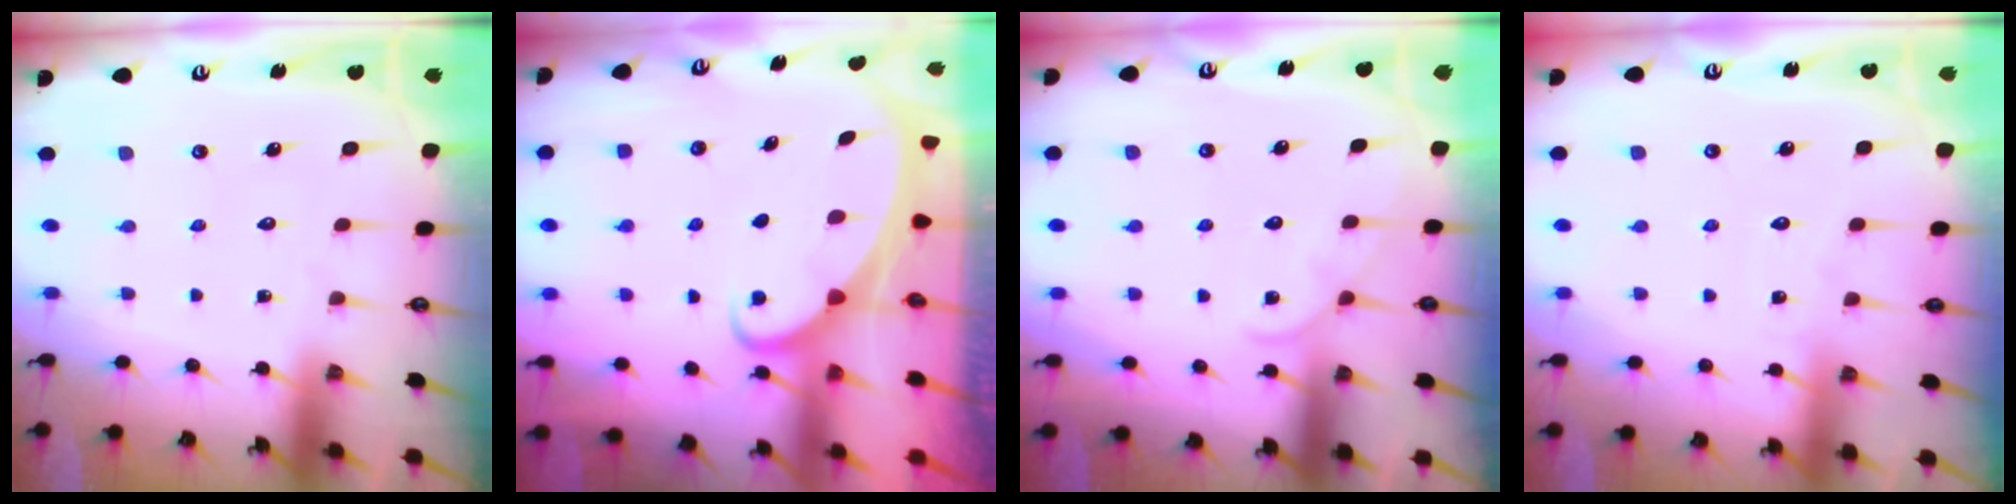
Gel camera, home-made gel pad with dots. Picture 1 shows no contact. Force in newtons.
{"total": 1.9, "press": 1.9, "slide": 0.3}
{"total": 6.2, "press": 6.2, "slide": 0.4}
{"total": 3.3, "press": 3.3, "slide": 0.4}